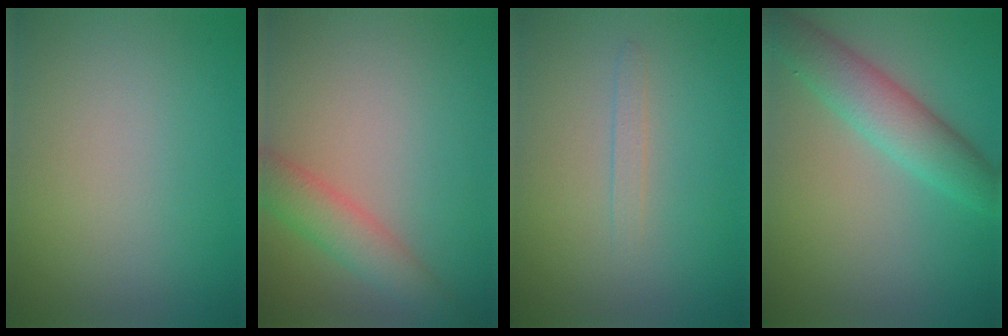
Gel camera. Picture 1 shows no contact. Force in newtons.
{"total": 3.3, "press": 3.3, "slide": 0.2}
{"total": 0.9, "press": 0.9, "slide": 0.1}
{"total": 4.8, "press": 4.8, "slide": 0.0}